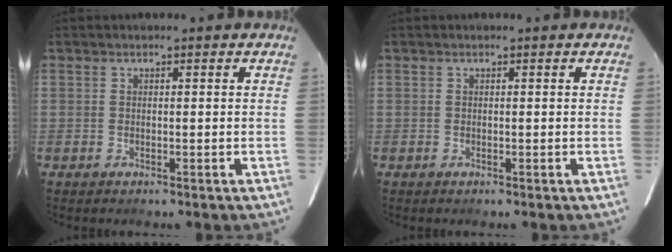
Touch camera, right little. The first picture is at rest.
{"total": 0.0}